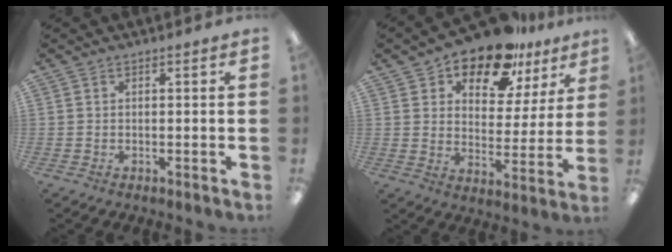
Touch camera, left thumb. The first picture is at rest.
{"total": 15.0, "force": [11.9, 6.6, 6.3], "torque": [-0.100, -0.080, 0.210]}